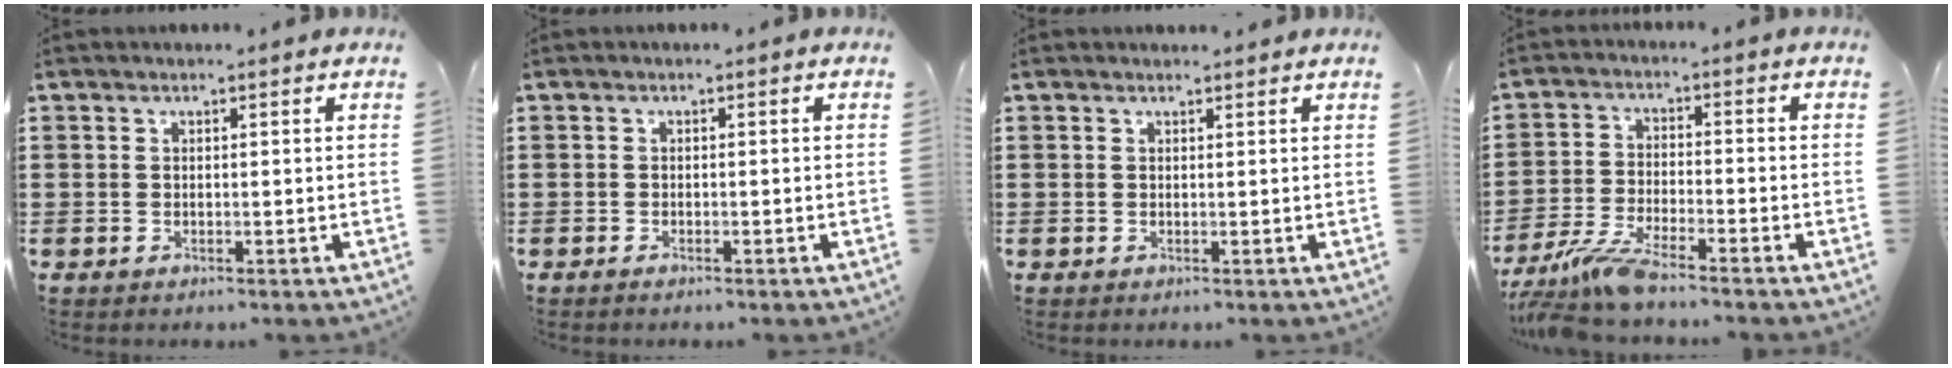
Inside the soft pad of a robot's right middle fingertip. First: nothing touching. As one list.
[{"total": 0.0}, {"total": 0.6, "force": [0.6, 0.1, 0.1], "torque": [0.004, -0.003, 0.009]}, {"total": 6.4, "force": [-5.4, 0.1, 3.4], "torque": [-0.086, -0.018, -0.108]}]